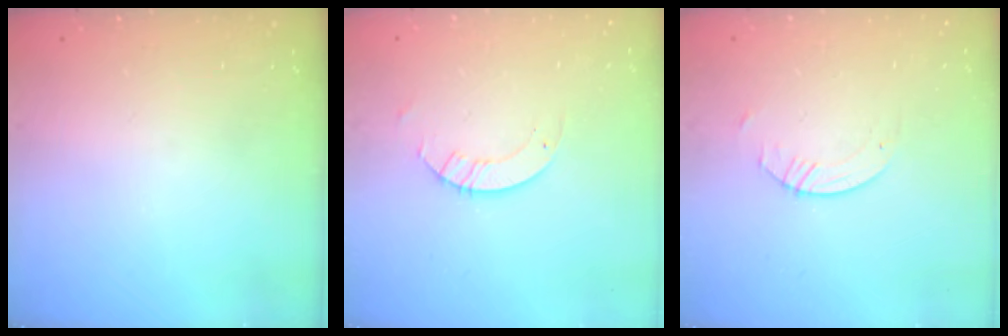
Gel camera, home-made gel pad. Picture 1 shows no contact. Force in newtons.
{"total": 3.2, "press": 3.2, "slide": 0.3}
{"total": 0.8, "press": 0.8, "slide": 0.2}